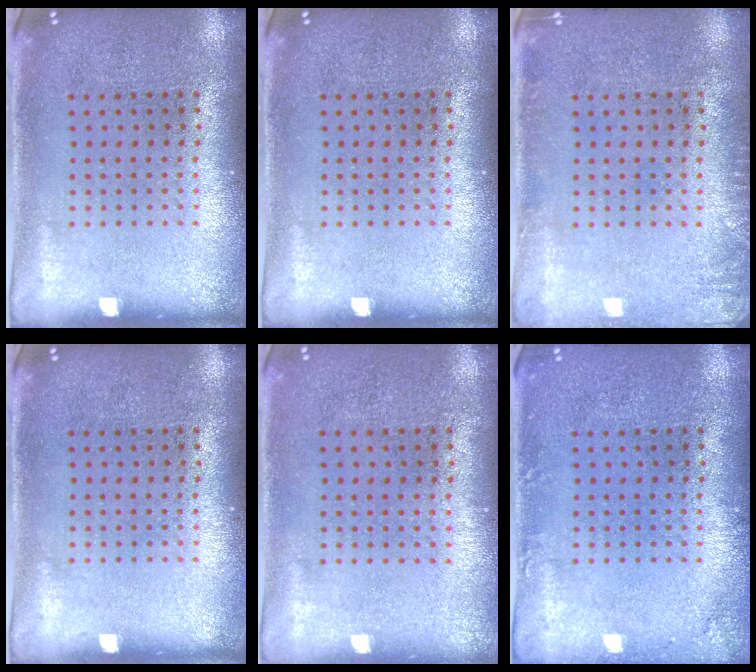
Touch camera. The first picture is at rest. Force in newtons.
{"total": 0.0}
{"total": 1.4, "press": 1.3, "slide": 0.2}
{"total": 0.0}
{"total": 0.0}
{"total": 1.1, "press": 1.1, "slide": 0.1}